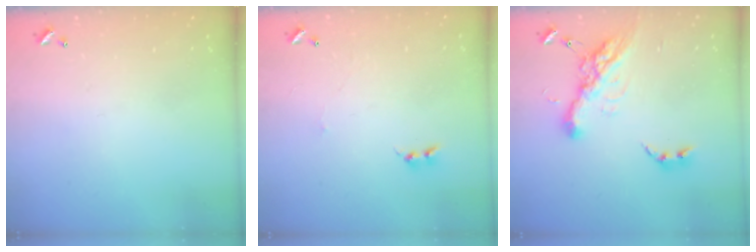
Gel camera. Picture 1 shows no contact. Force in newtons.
{"total": 0.0}
{"total": 15.2, "press": 15.1, "slide": 1.6}